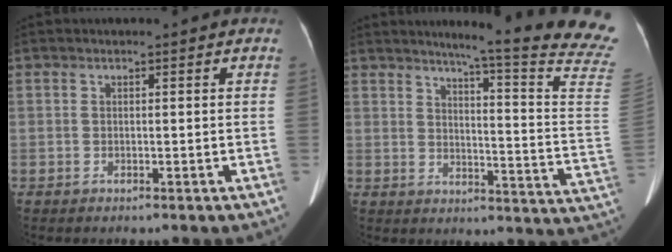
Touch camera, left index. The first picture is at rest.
{"total": 21.6, "force": [18.5, -2.0, 10.9], "torque": [-0.146, -0.113, 0.210]}